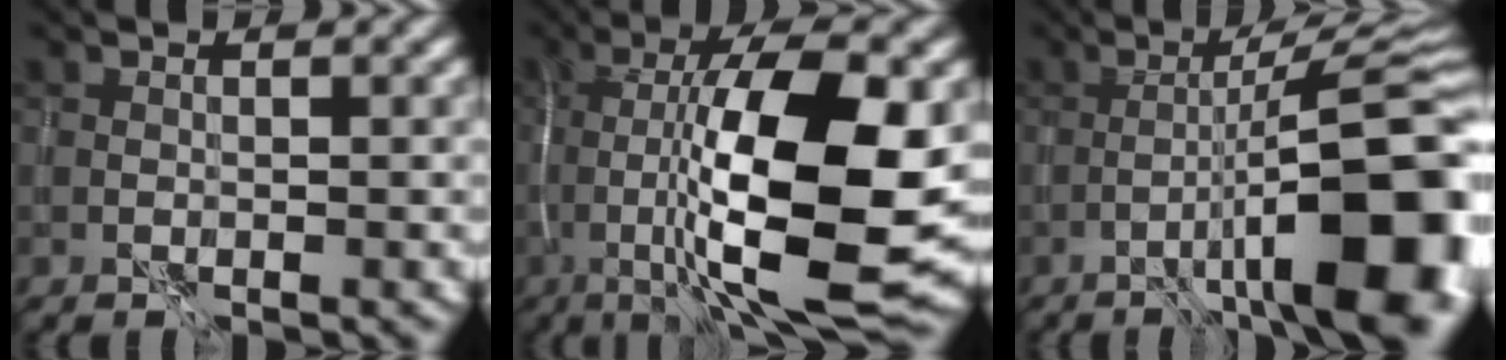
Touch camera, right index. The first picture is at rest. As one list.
[{"total": 13.7, "force": [-1.4, 3.3, 13.2], "torque": [-0.211, 0.004, -0.028]}, {"total": 12.2, "force": [-4.3, 1.4, 11.3], "torque": [-0.155, 0.026, -0.062]}]